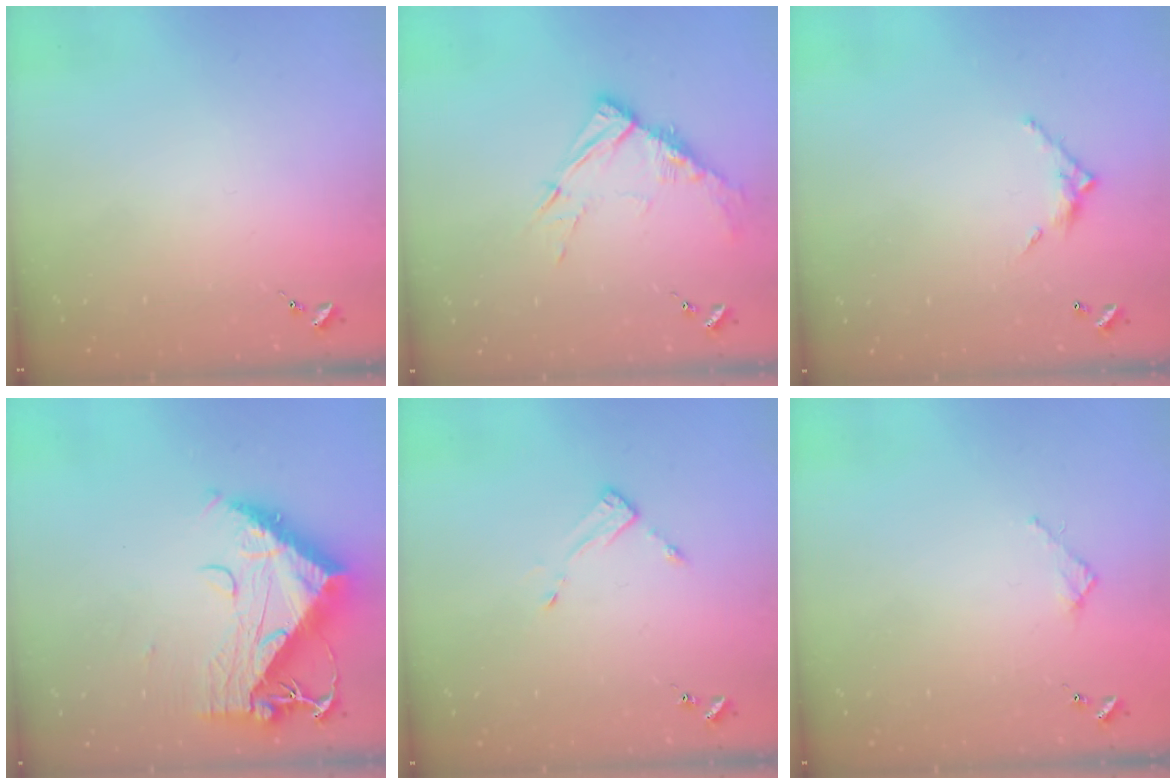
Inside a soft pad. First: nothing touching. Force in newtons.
{"total": 11.3, "press": 11.2, "slide": 1.1}
{"total": 6.7, "press": 6.7, "slide": 0.4}
{"total": 15.6, "press": 15.5, "slide": 1.5}
{"total": 3.5, "press": 3.5, "slide": 0.3}
{"total": 2.4, "press": 2.3, "slide": 0.3}